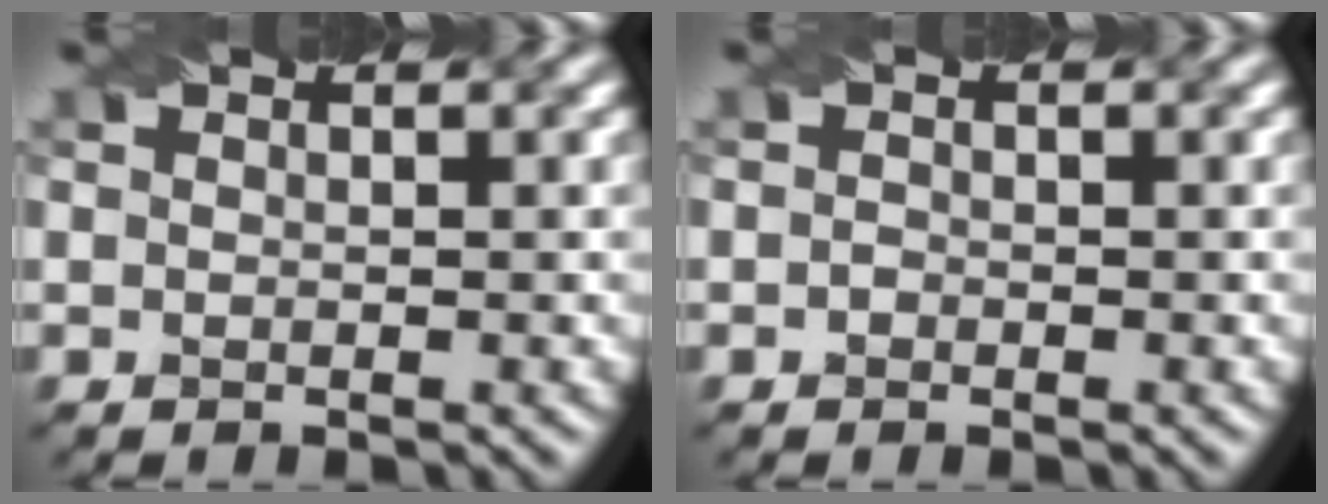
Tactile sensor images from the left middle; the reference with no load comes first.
{"total": 0.5, "force": [-0.3, 0.4, 0.1], "torque": [-0.003, -0.002, -0.005]}